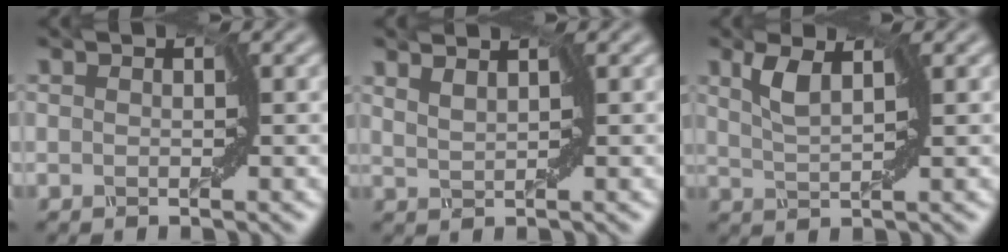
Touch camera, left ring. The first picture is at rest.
{"total": 1.9, "force": [1.9, -0.5, -0.1], "torque": [-0.009, -0.005, 0.033]}
{"total": 1.4, "force": [1.1, -0.3, 0.9], "torque": [-0.035, -0.001, 0.037]}